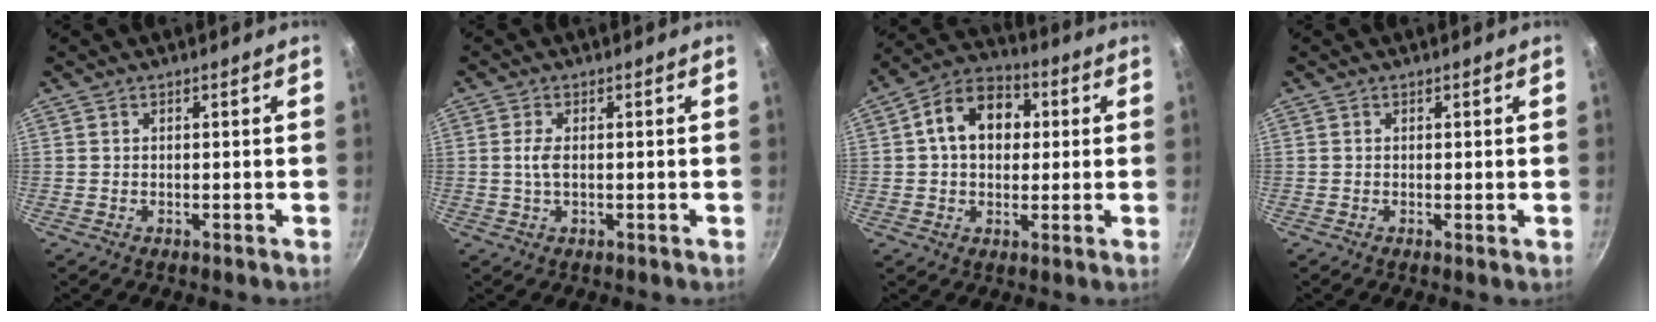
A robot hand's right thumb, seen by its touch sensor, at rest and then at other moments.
{"total": 2.7, "force": [0.1, 1.2, 2.4], "torque": [-0.054, 0.002, 0.001]}
{"total": 12.8, "force": [2.3, 9.3, 8.5], "torque": [-0.101, 0.022, 0.018]}
{"total": 0.0}